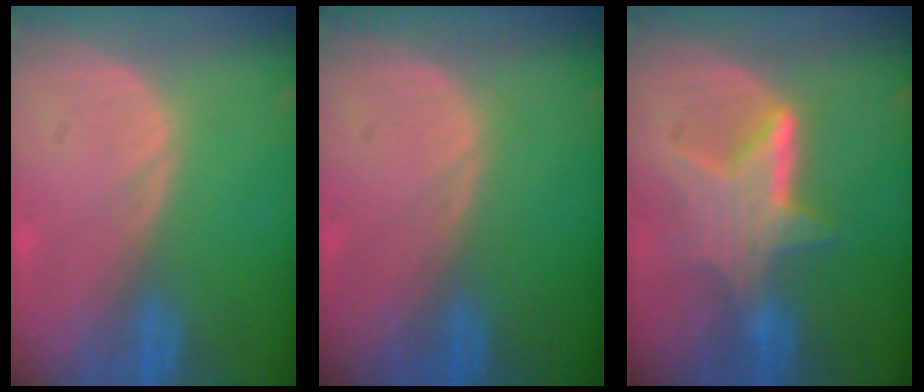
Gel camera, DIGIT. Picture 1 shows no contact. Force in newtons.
{"total": 0.0}
{"total": 6.2, "press": 6.1, "slide": 0.9}